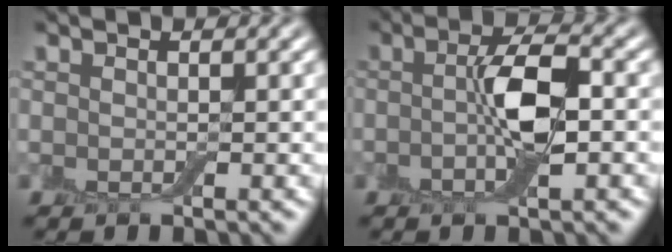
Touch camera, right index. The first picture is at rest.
{"total": 4.6, "force": [-0.5, 1.3, 4.4], "torque": [-0.084, 0.004, -0.014]}